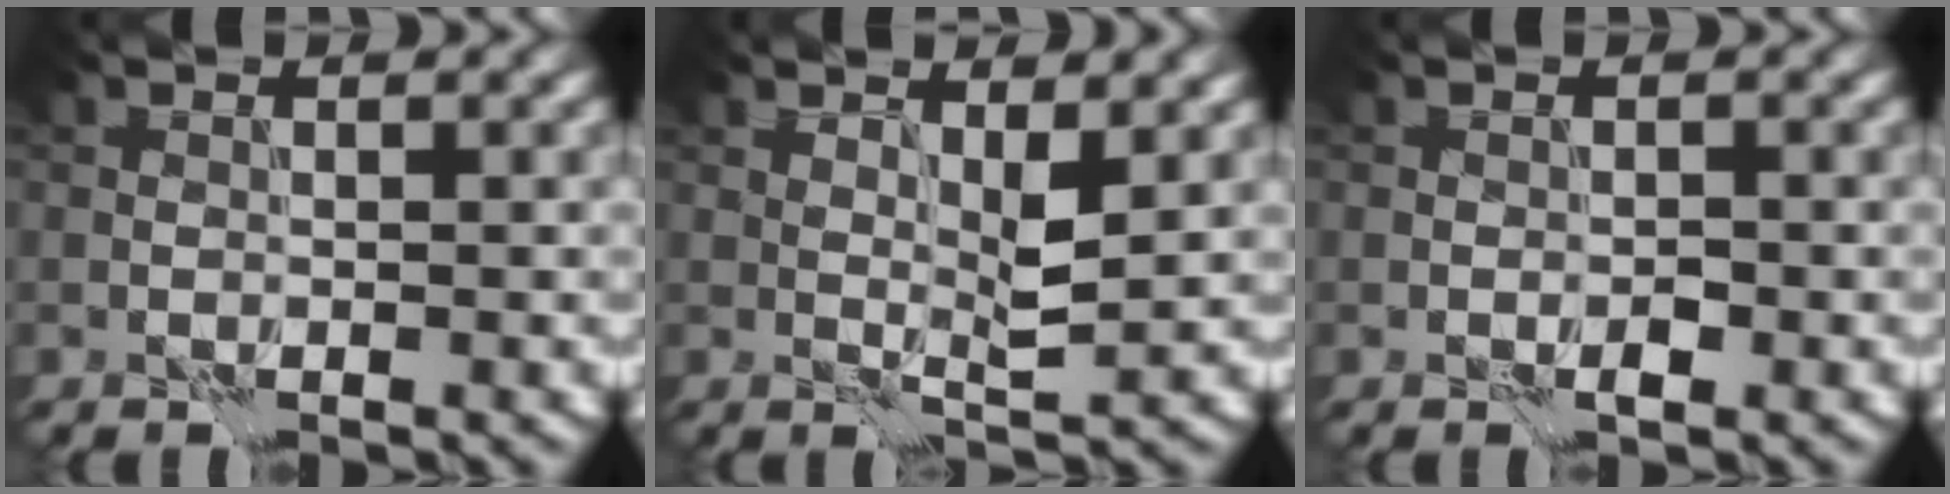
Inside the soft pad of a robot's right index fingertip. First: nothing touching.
{"total": 2.2, "force": [1.0, 0.3, 2.0], "torque": [-0.034, -0.005, 0.017]}
{"total": 0.9, "force": [-0.4, 0.4, 0.7], "torque": [-0.011, 0.003, -0.008]}